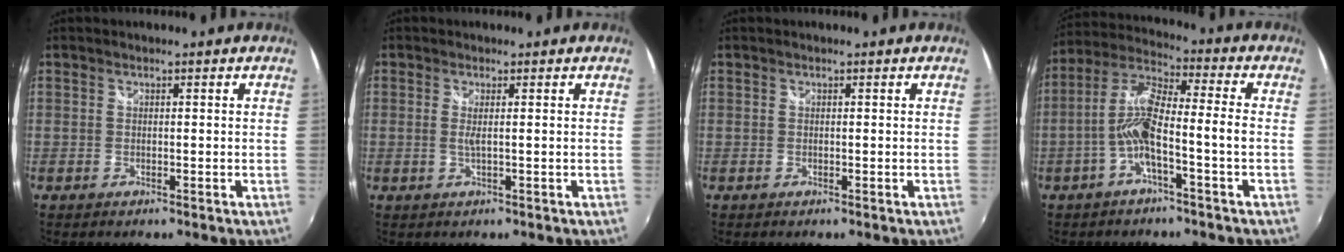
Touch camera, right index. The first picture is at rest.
{"total": 1.5, "force": [0.3, -0.5, 1.4], "torque": [-0.027, 0.000, 0.007]}
{"total": 0.0}
{"total": 9.4, "force": [-2.8, 0.5, 8.9], "torque": [-0.184, 0.014, -0.054]}